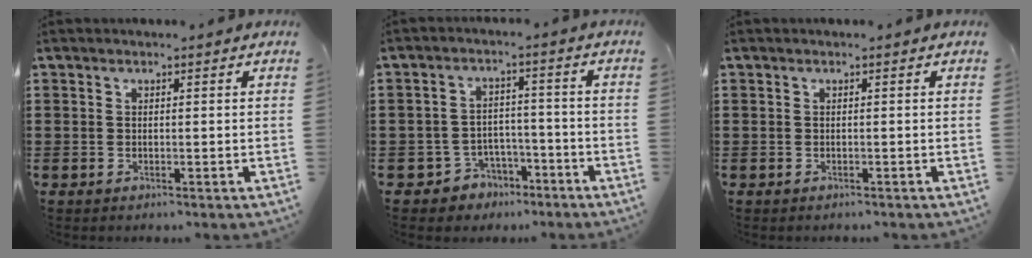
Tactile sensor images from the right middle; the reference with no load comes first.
{"total": 4.1, "force": [-3.4, 2.3, 0.3], "torque": [-0.024, 0.009, -0.072]}
{"total": 0.0}